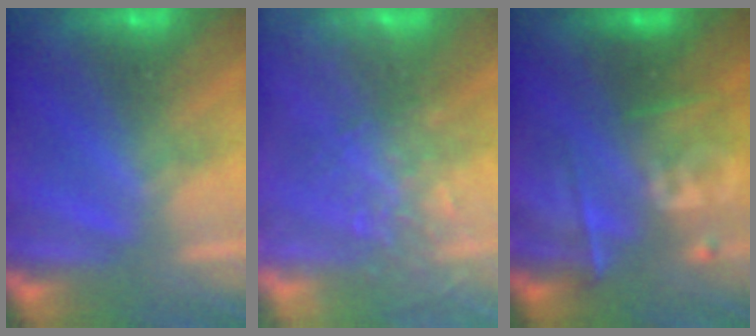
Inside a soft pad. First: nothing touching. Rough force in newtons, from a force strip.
{"total": 8.0}
{"total": 2.3}